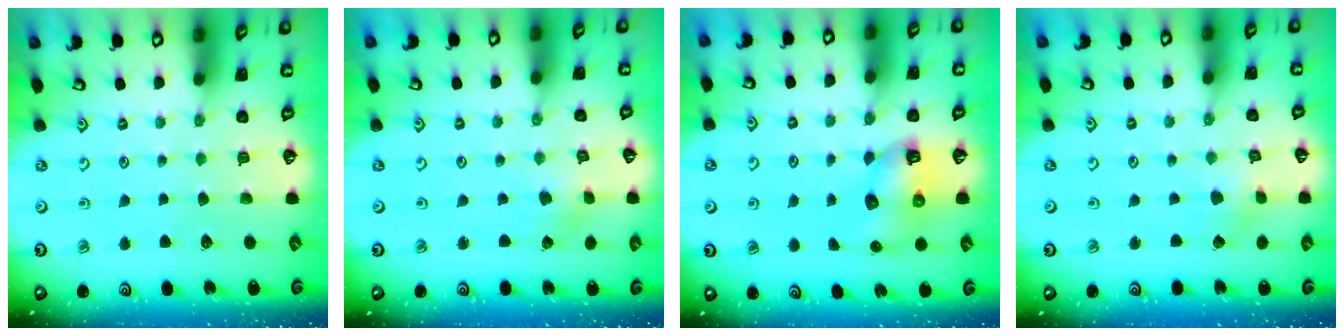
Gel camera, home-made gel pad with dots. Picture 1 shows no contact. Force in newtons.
{"total": 1.4, "press": 1.4, "slide": 0.2}
{"total": 7.4, "press": 7.3, "slide": 1.2}
{"total": 1.9, "press": 1.9, "slide": 0.2}